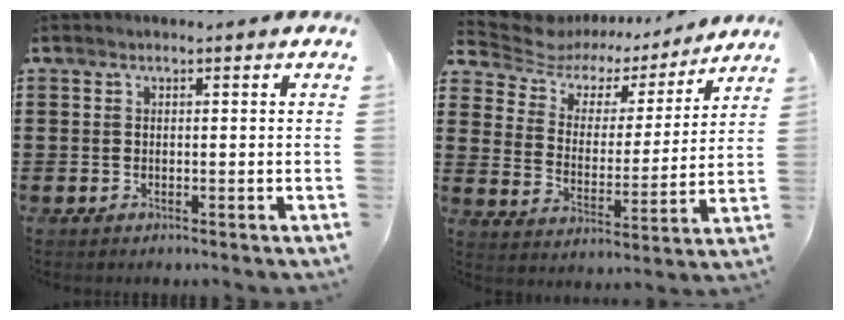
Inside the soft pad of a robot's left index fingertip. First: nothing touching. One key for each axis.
{"total": 6.7, "fx": 5.5, "fy": 3.3, "fz": 1.9, "tx": -0.069, "ty": -0.029, "tz": 0.095}